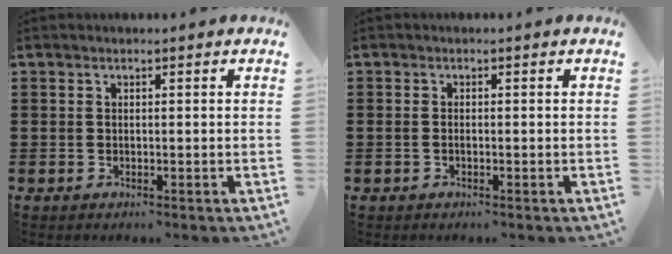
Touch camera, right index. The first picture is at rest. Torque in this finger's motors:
{"motor_torque": [-0.15, 0.29, 0.00, -0.01]}